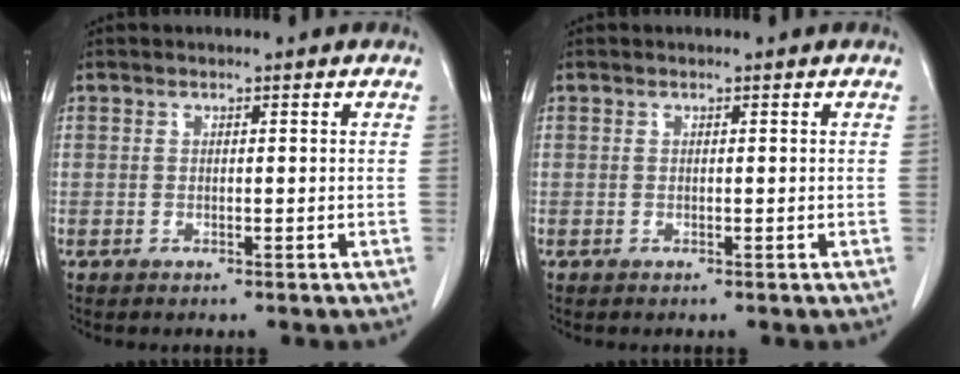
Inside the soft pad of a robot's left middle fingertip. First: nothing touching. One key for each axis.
{"total": 0.0}